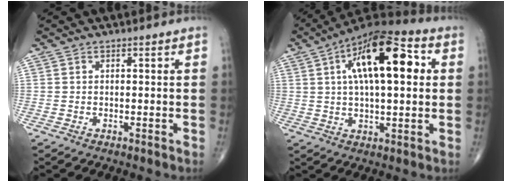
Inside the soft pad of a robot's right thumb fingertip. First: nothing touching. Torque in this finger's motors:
{"motor_torque": [1.01, 3.60, 1.70, 0.72, 0.17]}